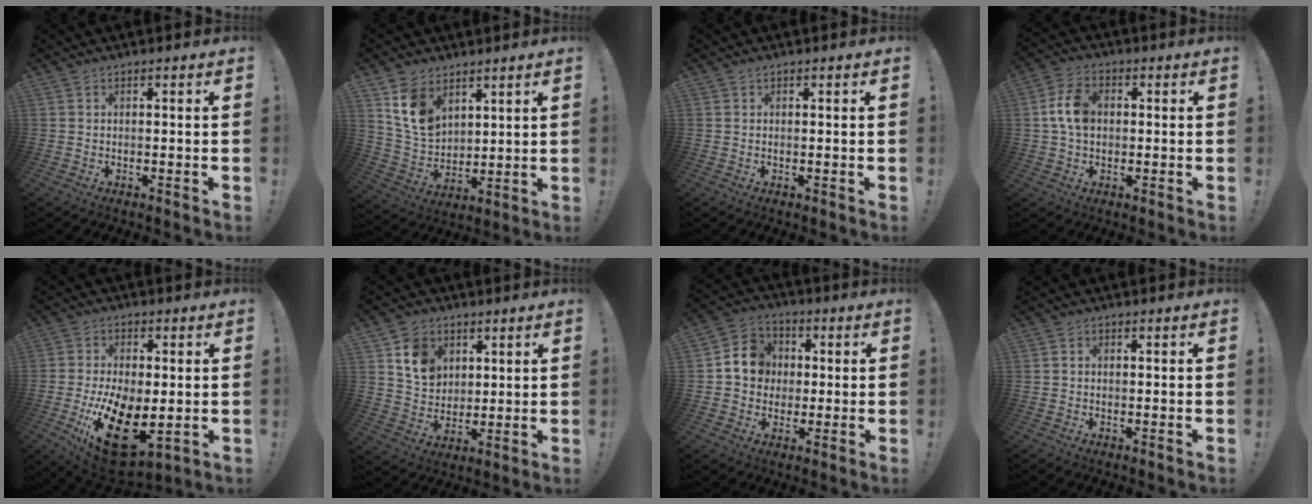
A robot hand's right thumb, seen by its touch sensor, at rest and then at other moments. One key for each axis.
{"total": 11.9, "fx": 6.7, "fy": 8.1, "fz": 5.7, "tx": -0.107, "ty": -0.031, "tz": 0.139}
{"total": 0.0}
{"total": 9.1, "fx": 1.0, "fy": 6.2, "fz": 6.6, "tx": -0.120, "ty": 0.012, "tz": 0.021}
{"total": 18.6, "fx": -4.2, "fy": 10.2, "fz": 15.0, "tx": -0.262, "ty": 0.007, "tz": -0.055}
{"total": 10.5, "fx": 5.2, "fy": 8.1, "fz": 4.0, "tx": -0.061, "ty": -0.019, "tz": 0.104}
{"total": 10.1, "fx": 0.9, "fy": 9.4, "fz": 3.8, "tx": -0.049, "ty": 0.014, "tz": 0.025}
{"total": 0.6, "fx": -0.1, "fy": 0.5, "fz": 0.3, "tx": -0.007, "ty": 0.004, "tz": -0.001}